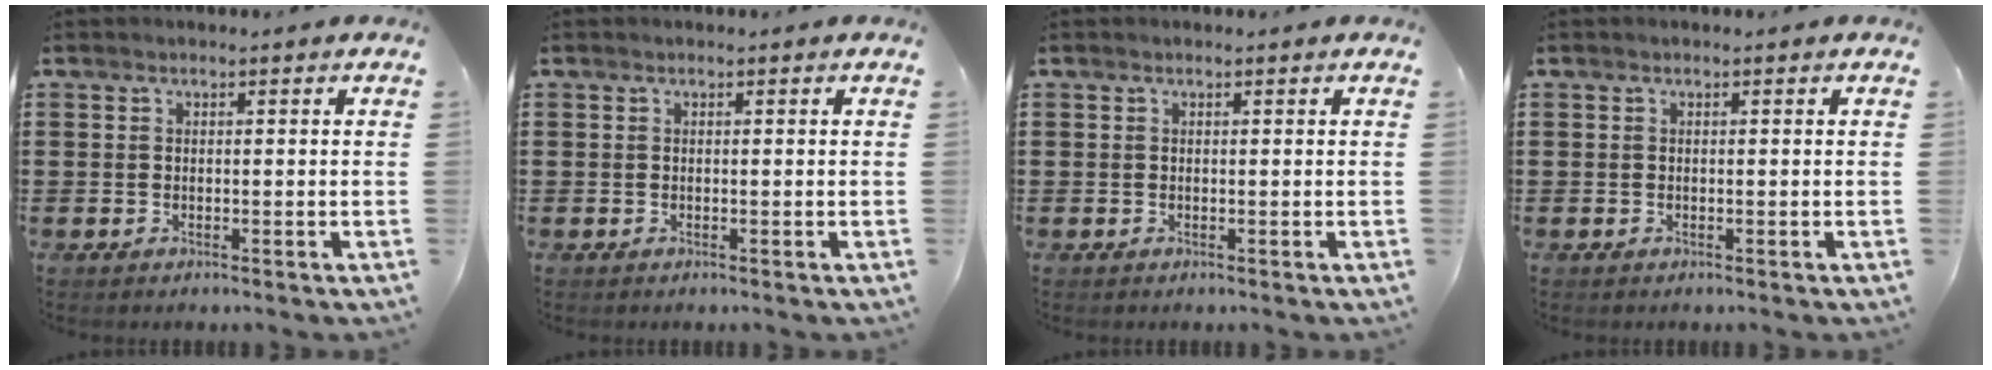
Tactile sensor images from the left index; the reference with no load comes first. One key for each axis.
{"total": 0.0}
{"total": 0.0}
{"total": 0.0}